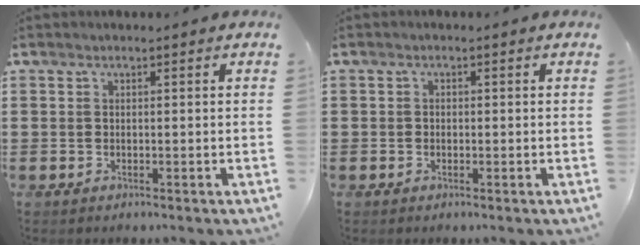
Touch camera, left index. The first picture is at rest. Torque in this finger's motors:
{"motor_torque": [-0.11, 0.01, -0.03, -0.01]}